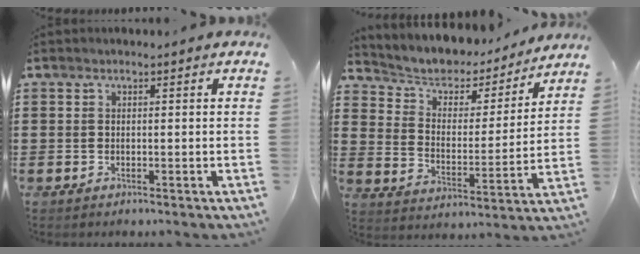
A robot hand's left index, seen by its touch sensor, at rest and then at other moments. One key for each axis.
{"total": 4.5, "fx": 3.8, "fy": 2.3, "fz": 0.8, "tx": -0.045, "ty": -0.031, "tz": 0.058}